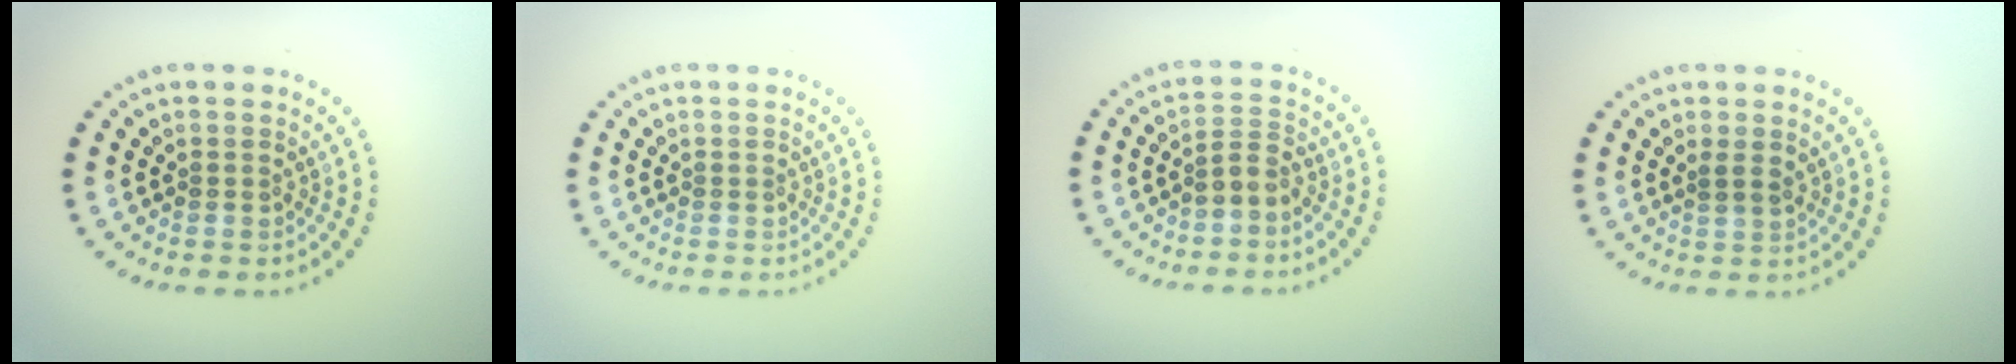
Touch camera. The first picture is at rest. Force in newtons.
{"total": 0.0}
{"total": 1.9, "press": 1.5, "slide": 1.1}
{"total": 0.9, "press": 0.7, "slide": 0.6}